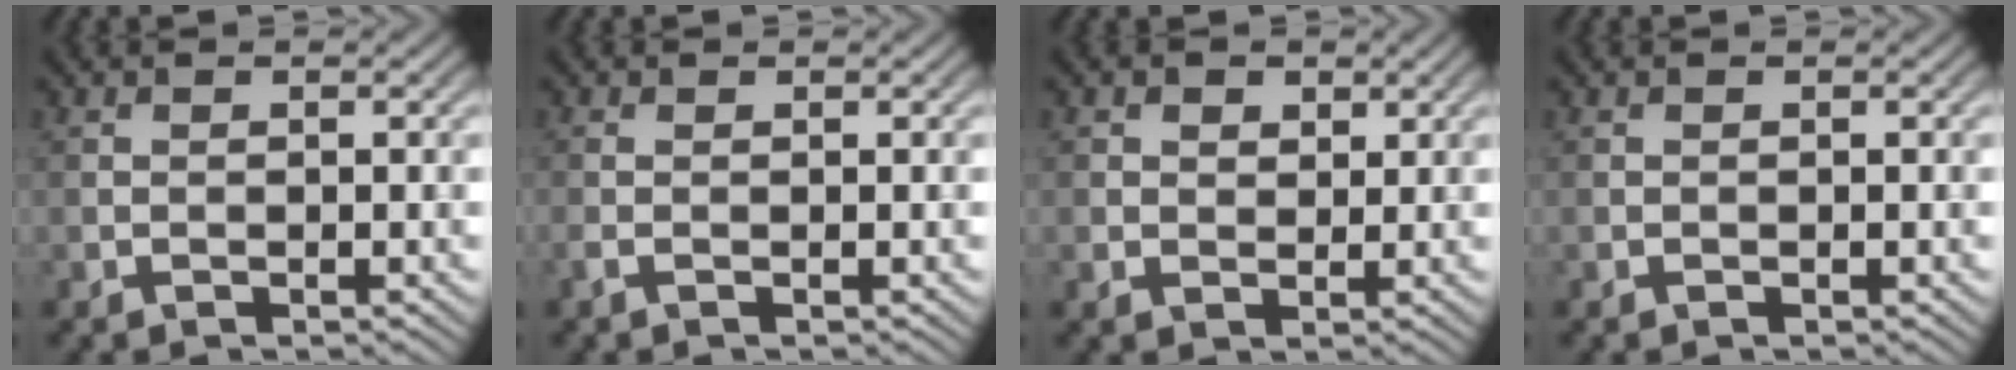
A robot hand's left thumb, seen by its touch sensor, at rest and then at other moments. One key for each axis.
{"total": 0.7, "fx": -0.1, "fy": 0.2, "fz": 0.7, "tx": -0.023, "ty": 0.002, "tz": -0.004}
{"total": 2.4, "fx": 1.2, "fy": 1.9, "fz": 1.0, "tx": -0.020, "ty": -0.003, "tz": 0.019}
{"total": 0.0}